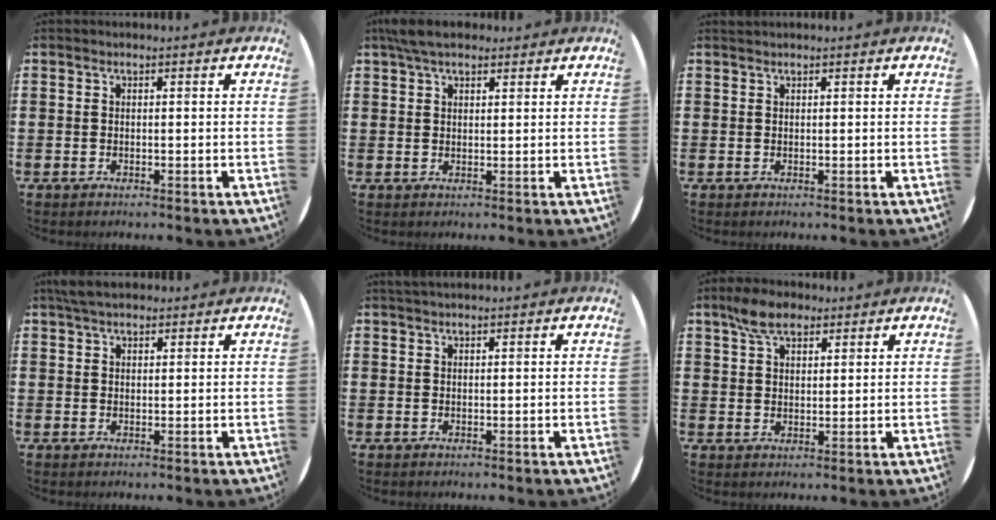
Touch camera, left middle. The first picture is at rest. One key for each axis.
{"total": 4.0, "fx": 3.3, "fy": 1.5, "fz": 1.7, "tx": -0.033, "ty": -0.001, "tz": 0.061}
{"total": 0.0}
{"total": 2.8, "fx": 2.5, "fy": 0.9, "fz": 1.0, "tx": -0.025, "ty": 0.005, "tz": 0.047}
{"total": 0.7, "fx": 0.6, "fy": 0.0, "fz": 0.2, "tx": -0.004, "ty": 0.000, "tz": 0.013}
{"total": 5.1, "fx": 3.8, "fy": 2.5, "fz": 2.3, "tx": -0.048, "ty": 0.003, "tz": 0.070}